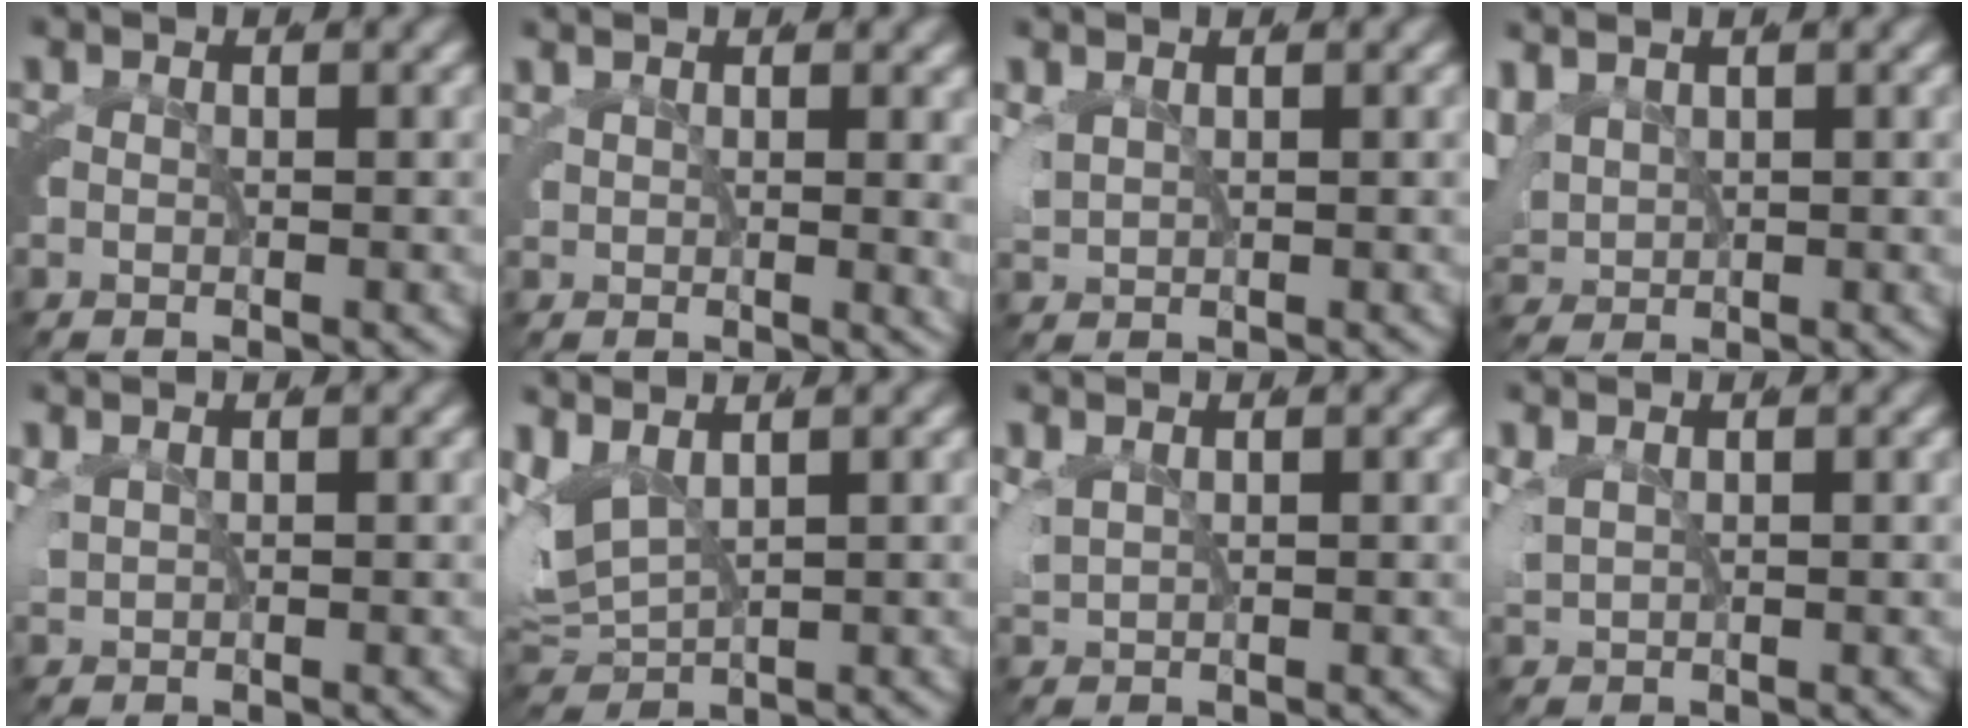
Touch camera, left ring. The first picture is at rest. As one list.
[{"total": 2.4, "force": [1.7, 0.6, 1.6], "torque": [-0.021, -0.001, 0.026]}, {"total": 1.9, "force": [1.0, 1.2, 1.1], "torque": [-0.037, -0.007, 0.027]}, {"total": 3.7, "force": [1.6, 2.8, 1.8], "torque": [-0.064, -0.009, 0.039]}, {"total": 2.4, "force": [1.3, 1.5, 1.4], "torque": [-0.035, 0.001, 0.027]}, {"total": 7.7, "force": [0.8, 6.1, 4.6], "torque": [-0.140, -0.022, 0.021]}, {"total": 2.4, "force": [1.2, 1.5, 1.5], "torque": [-0.043, -0.004, 0.029]}, {"total": 2.4, "force": [1.2, 1.5, 1.5], "torque": [-0.043, -0.003, 0.027]}]